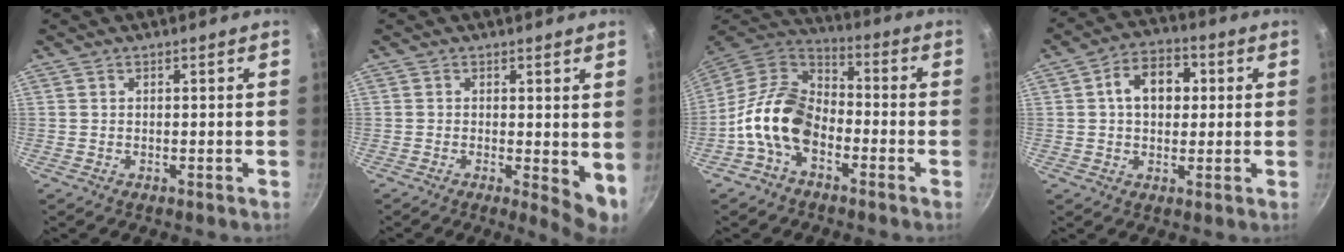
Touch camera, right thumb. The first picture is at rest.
{"total": 5.6, "force": [0.0, 2.1, 5.2], "torque": [-0.063, -0.011, 0.000]}
{"total": 14.2, "force": [-5.0, 9.1, 9.7], "torque": [-0.153, 0.053, -0.118]}
{"total": 9.2, "force": [1.6, 6.6, 6.3], "torque": [-0.063, 0.014, 0.013]}